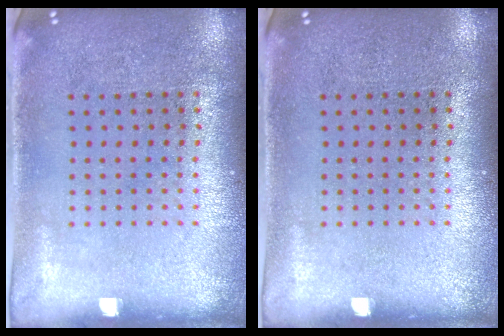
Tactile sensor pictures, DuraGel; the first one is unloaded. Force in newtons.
{"total": 0.0}